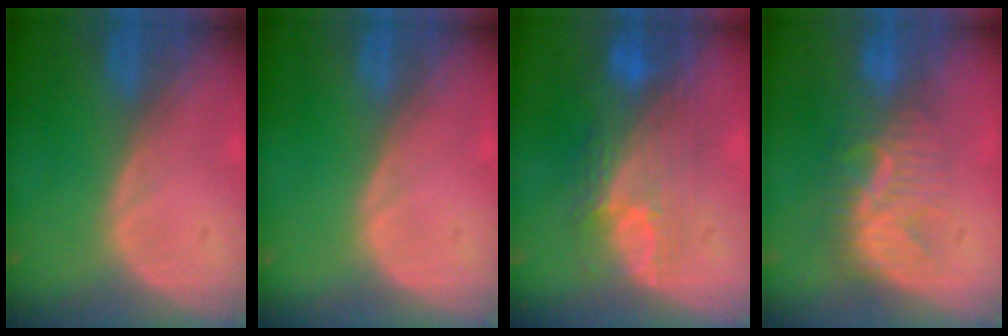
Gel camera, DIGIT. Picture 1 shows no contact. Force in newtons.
{"total": 0.0}
{"total": 9.5, "press": 8.3, "slide": 4.6}
{"total": 7.9, "press": 7.6, "slide": 1.9}